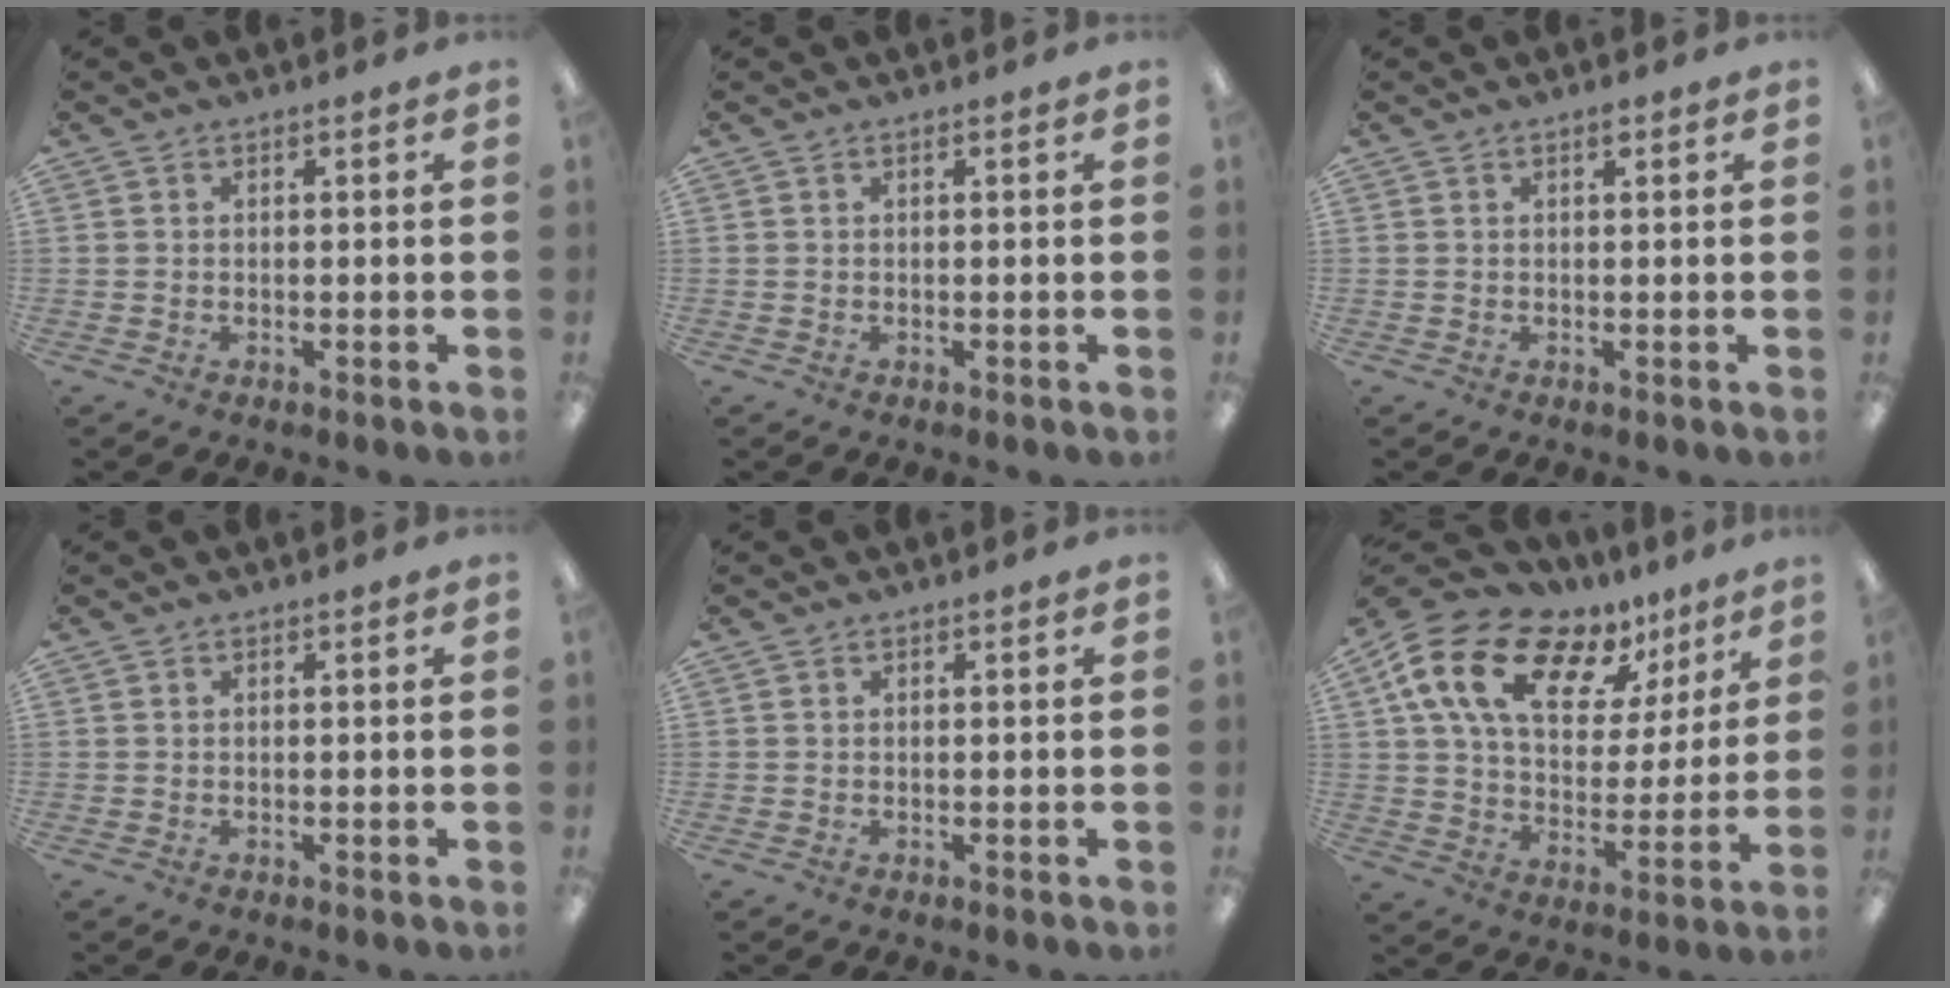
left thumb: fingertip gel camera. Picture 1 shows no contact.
{"total": 0.0}
{"total": 0.8, "force": [0.6, 0.3, 0.5], "torque": [-0.005, -0.002, 0.008]}
{"total": 0.0}
{"total": 0.0}
{"total": 18.4, "force": [11.4, 9.9, 10.4], "torque": [-0.193, -0.059, 0.205]}